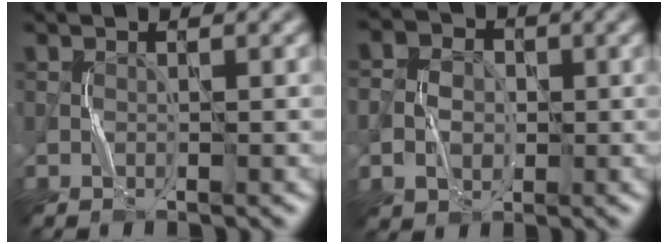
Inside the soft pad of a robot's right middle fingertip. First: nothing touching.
{"total": 3.5, "force": [-0.3, 3.1, 1.8], "torque": [-0.026, 0.004, -0.011]}